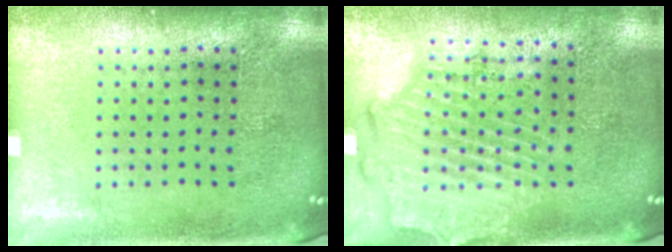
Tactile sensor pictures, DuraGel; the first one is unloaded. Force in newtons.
{"total": 1.9, "press": 1.7, "slide": 0.7}